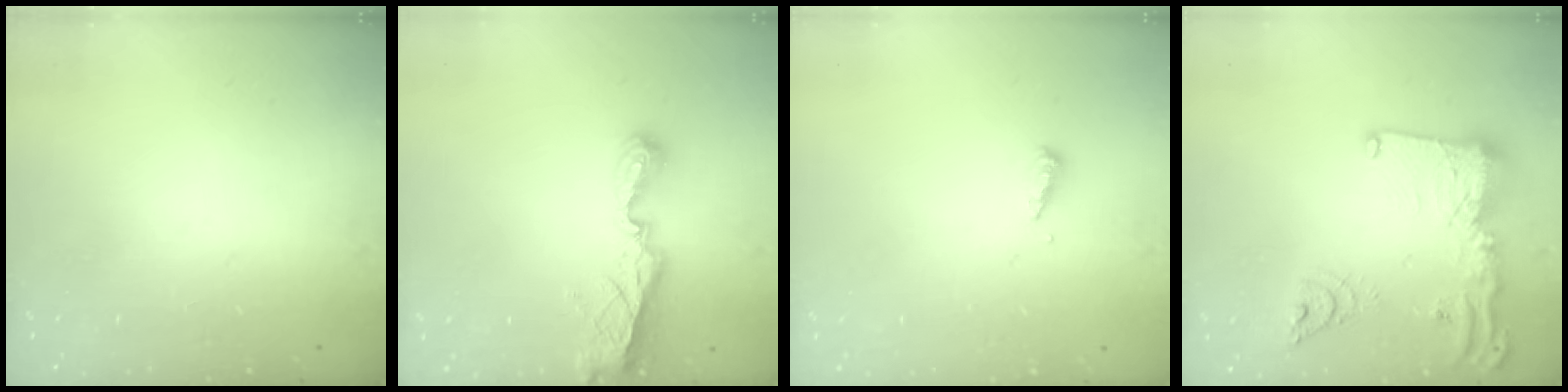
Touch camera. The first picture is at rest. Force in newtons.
{"total": 8.5, "press": 8.5, "slide": 0.8}
{"total": 3.2, "press": 3.1, "slide": 0.3}
{"total": 18.5, "press": 18.4, "slide": 1.7}